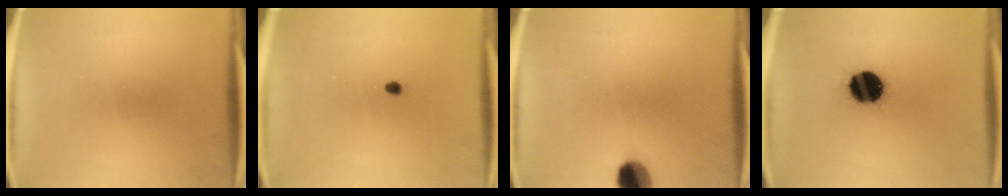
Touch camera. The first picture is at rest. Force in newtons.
{"total": 1.0}
{"total": 6.5}
{"total": 13.6}